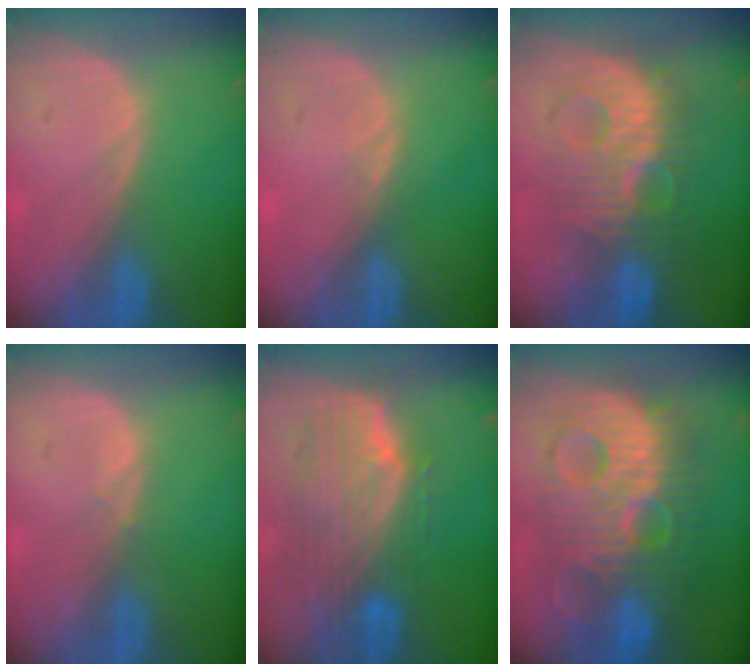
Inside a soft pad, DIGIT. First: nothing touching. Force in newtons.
{"total": 0.5, "press": 0.5, "slide": 0.1}
{"total": 9.6, "press": 9.6, "slide": 0.1}
{"total": 0.5, "press": 0.5, "slide": 0.2}
{"total": 10.0, "press": 8.9, "slide": 4.6}
{"total": 13.7, "press": 13.7, "slide": 1.2}